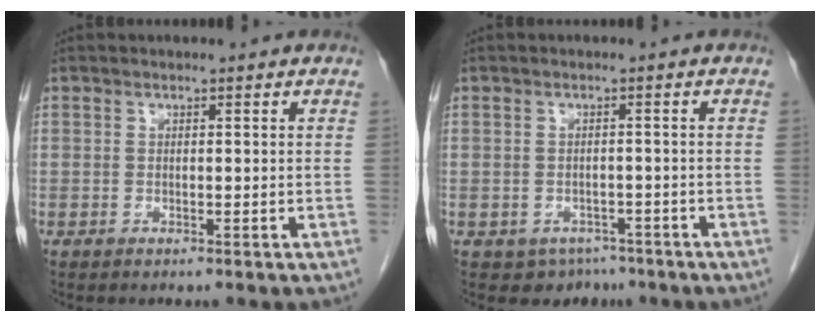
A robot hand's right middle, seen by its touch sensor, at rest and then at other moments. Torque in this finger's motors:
{"motor_torque": [0.33, -0.13, -0.03, -0.02]}